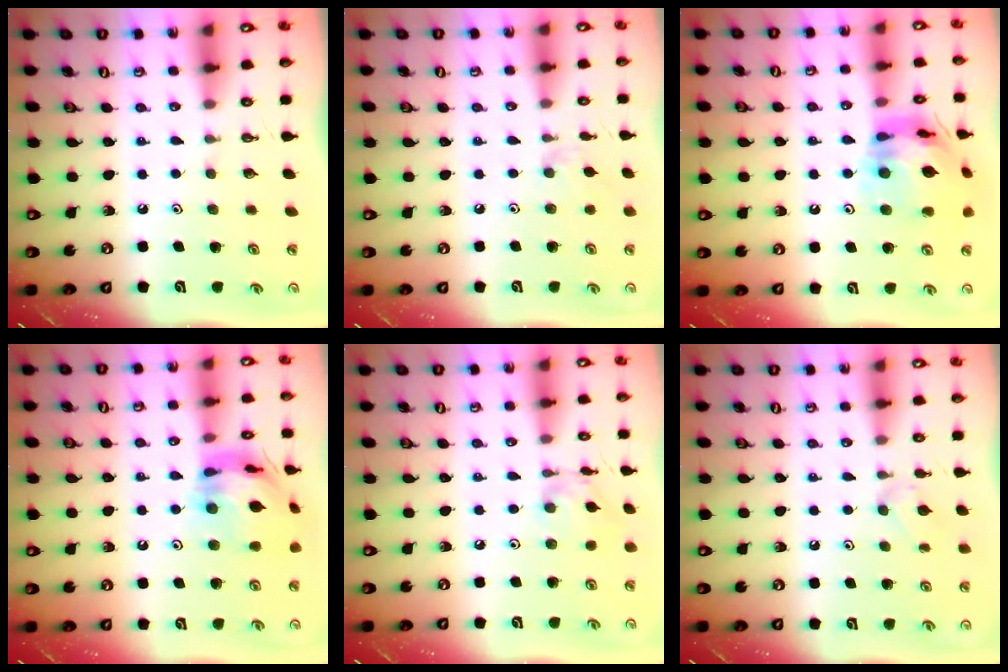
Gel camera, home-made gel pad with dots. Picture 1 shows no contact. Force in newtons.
{"total": 4.0, "press": 3.9, "slide": 0.8}
{"total": 18.3, "press": 18.2, "slide": 1.9}
{"total": 16.3, "press": 16.2, "slide": 1.8}
{"total": 6.0, "press": 6.0, "slide": 0.3}
{"total": 6.3, "press": 6.3, "slide": 0.9}